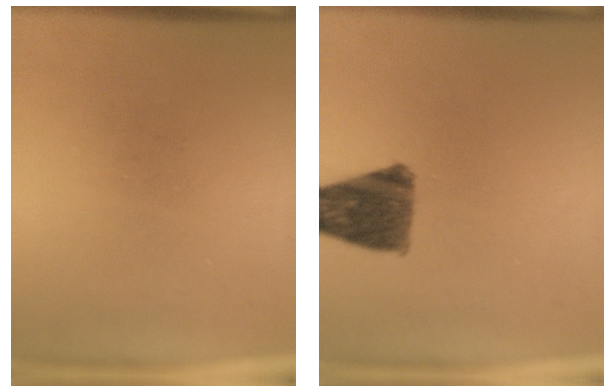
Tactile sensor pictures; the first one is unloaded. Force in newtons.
{"total": 10.0}